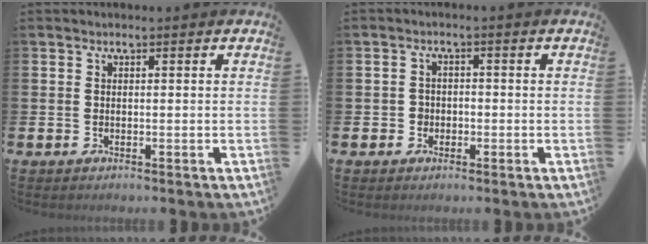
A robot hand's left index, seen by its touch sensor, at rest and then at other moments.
{"total": 1.8, "force": [-0.8, 1.6, 0.2], "torque": [-0.007, 0.003, -0.020]}